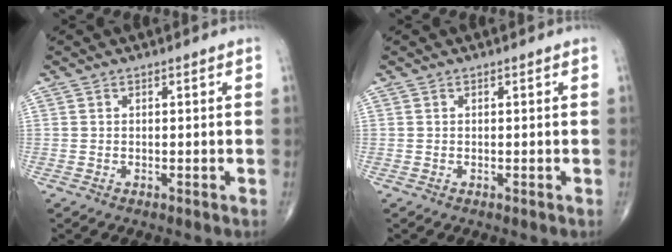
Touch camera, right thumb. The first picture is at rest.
{"total": 0.0}